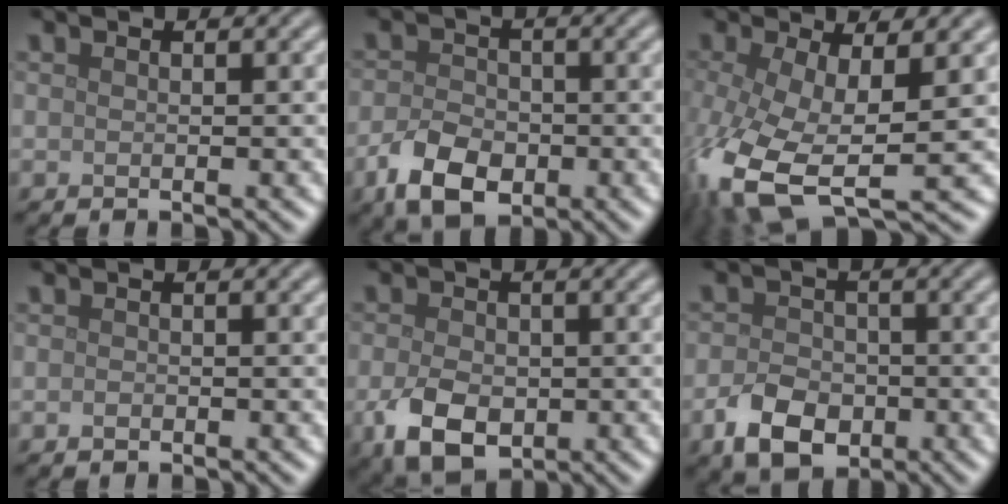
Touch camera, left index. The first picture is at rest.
{"total": 5.3, "force": [-2.4, 3.5, 3.2], "torque": [-0.065, -0.004, -0.048]}
{"total": 10.5, "force": [-2.3, 4.7, 9.1], "torque": [-0.211, -0.032, -0.037]}
{"total": 0.6, "force": [-0.2, 0.4, 0.3], "torque": [-0.006, -0.002, -0.005]}
{"total": 6.0, "force": [-1.8, 4.1, 4.1], "torque": [-0.086, -0.013, -0.033]}
{"total": 5.0, "force": [-2.0, 3.5, 2.9], "torque": [-0.054, -0.005, -0.041]}